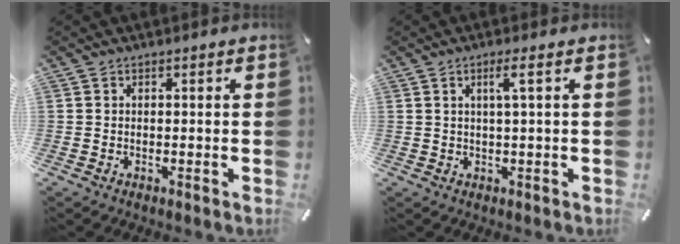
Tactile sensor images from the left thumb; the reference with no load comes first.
{"total": 3.5, "force": [1.1, 0.0, 3.3], "torque": [-0.065, -0.002, 0.015]}